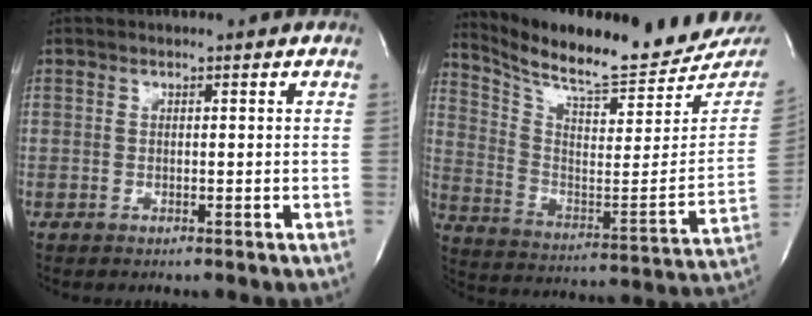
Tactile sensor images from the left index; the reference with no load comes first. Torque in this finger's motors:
{"motor_torque": [-0.13, -0.14, 0.17, 0.04]}